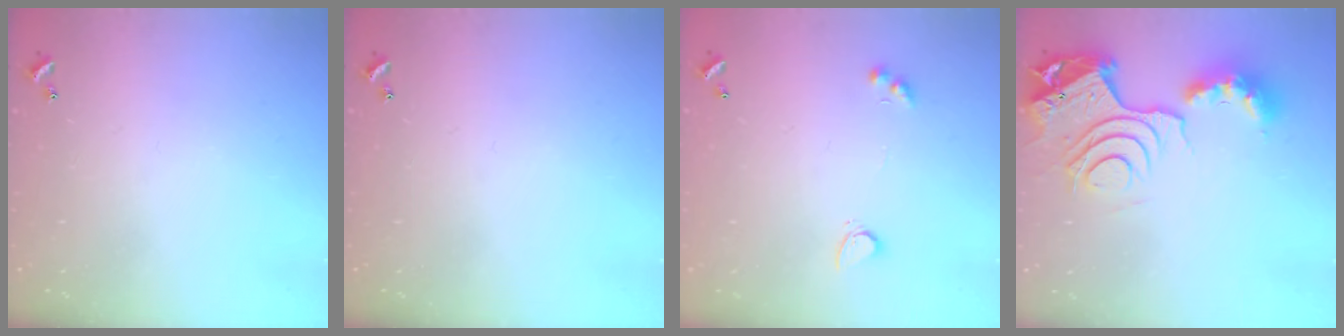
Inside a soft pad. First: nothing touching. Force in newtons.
{"total": 0.0}
{"total": 2.9, "press": 2.6, "slide": 1.3}
{"total": 14.1, "press": 14.0, "slide": 1.8}